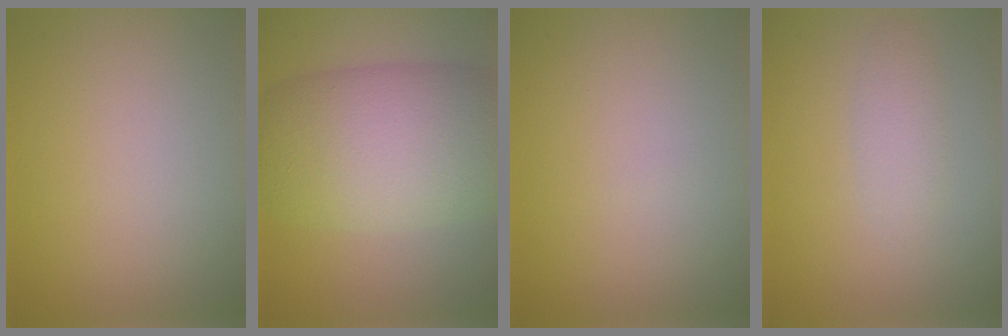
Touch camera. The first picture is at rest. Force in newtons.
{"total": 11.2, "press": 11.2, "slide": 0.4}
{"total": 0.0}
{"total": 1.7, "press": 1.7, "slide": 0.0}